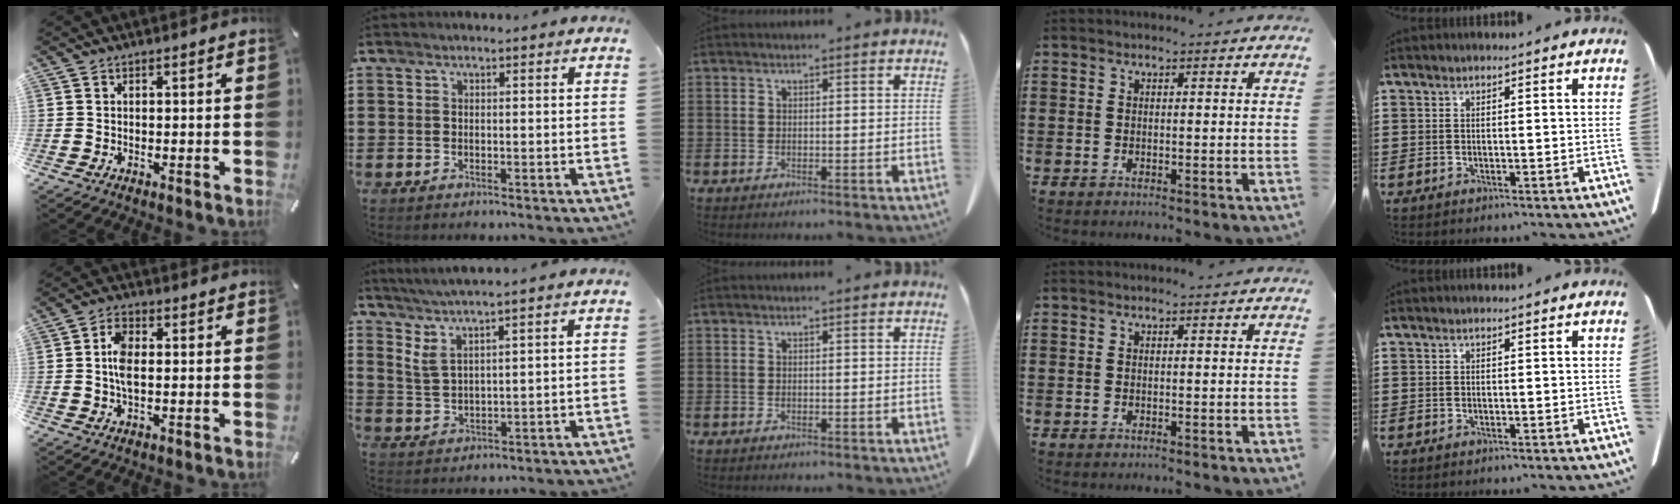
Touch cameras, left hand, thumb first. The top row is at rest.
{"thumb": {"total": 5.4, "force": [0.0, 2.8, 4.7], "torque": [-0.102, 0.003, -0.003]}, "index": {"total": 4.1, "force": [3.0, 0.5, 2.7], "torque": [-0.069, -0.011, 0.051]}}